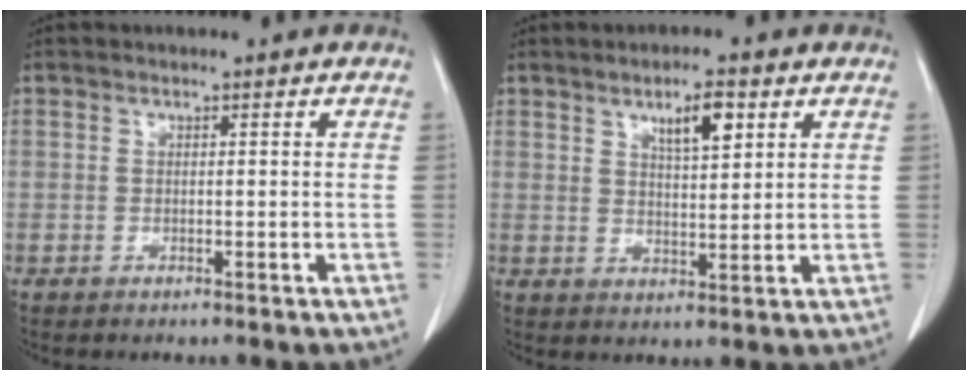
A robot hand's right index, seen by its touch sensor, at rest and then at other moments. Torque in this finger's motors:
{"motor_torque": [0.33, 0.33, 0.10, 0.04]}